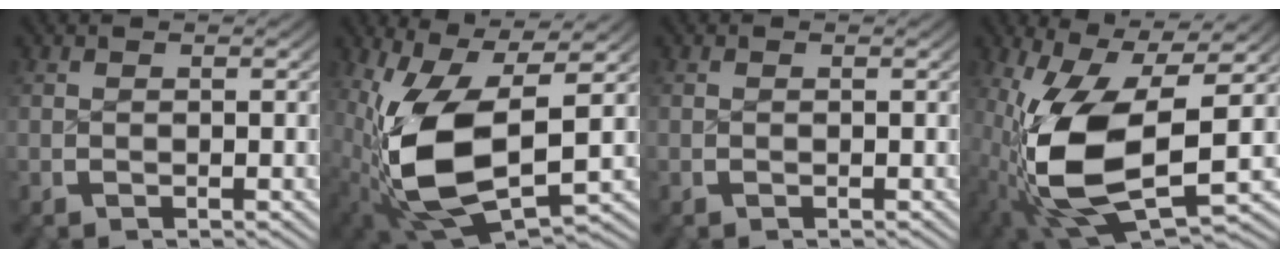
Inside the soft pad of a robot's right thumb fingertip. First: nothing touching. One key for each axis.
{"total": 12.1, "fx": -0.4, "fy": 7.8, "fz": 9.2, "tx": -0.218, "ty": -0.063, "tz": 0.025}
{"total": 1.1, "fx": -0.2, "fy": -0.1, "fz": -1.1, "tx": 0.013, "ty": -0.009, "tz": 0.000}
{"total": 13.5, "fx": -1.3, "fy": 8.2, "fz": 10.6, "tx": -0.242, "ty": -0.070, "tz": 0.014}